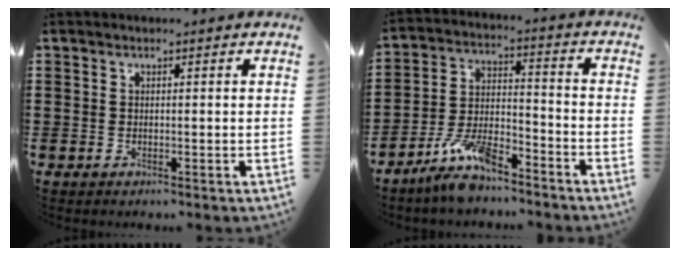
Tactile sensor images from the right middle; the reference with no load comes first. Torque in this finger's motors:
{"motor_torque": [0.26, -0.22, 0.23, 0.03]}